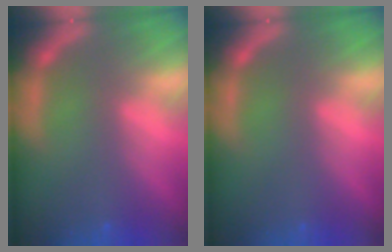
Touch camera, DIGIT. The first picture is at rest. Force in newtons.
{"total": 0.0}